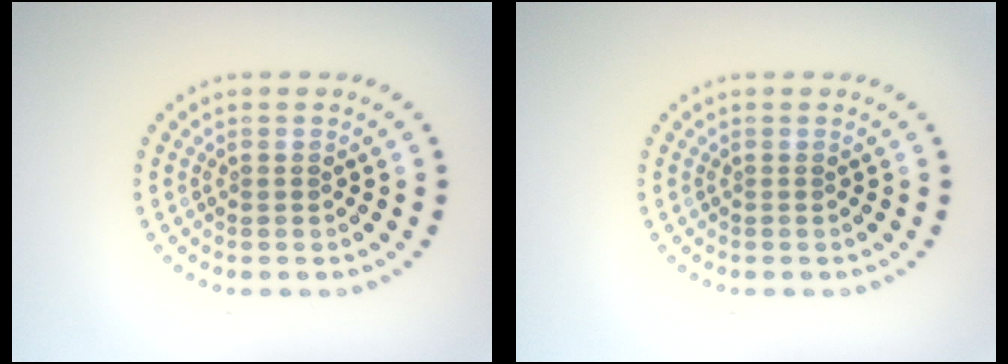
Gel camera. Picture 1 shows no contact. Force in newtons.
{"total": 0.0}